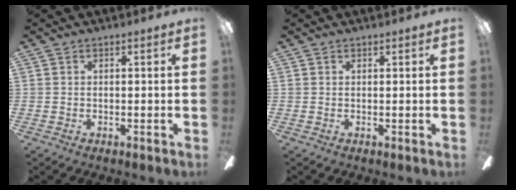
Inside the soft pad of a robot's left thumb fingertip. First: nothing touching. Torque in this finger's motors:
{"motor_torque": [-0.25, -0.31, 0.28, -0.35, -0.03]}